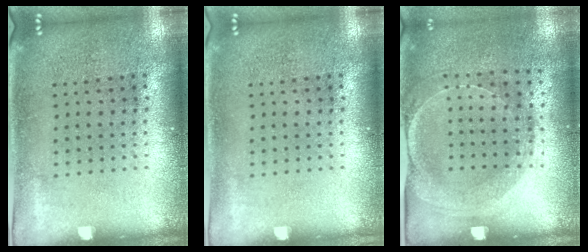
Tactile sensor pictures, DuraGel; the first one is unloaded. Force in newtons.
{"total": 0.0}
{"total": 1.5, "press": 1.5, "slide": 0.4}